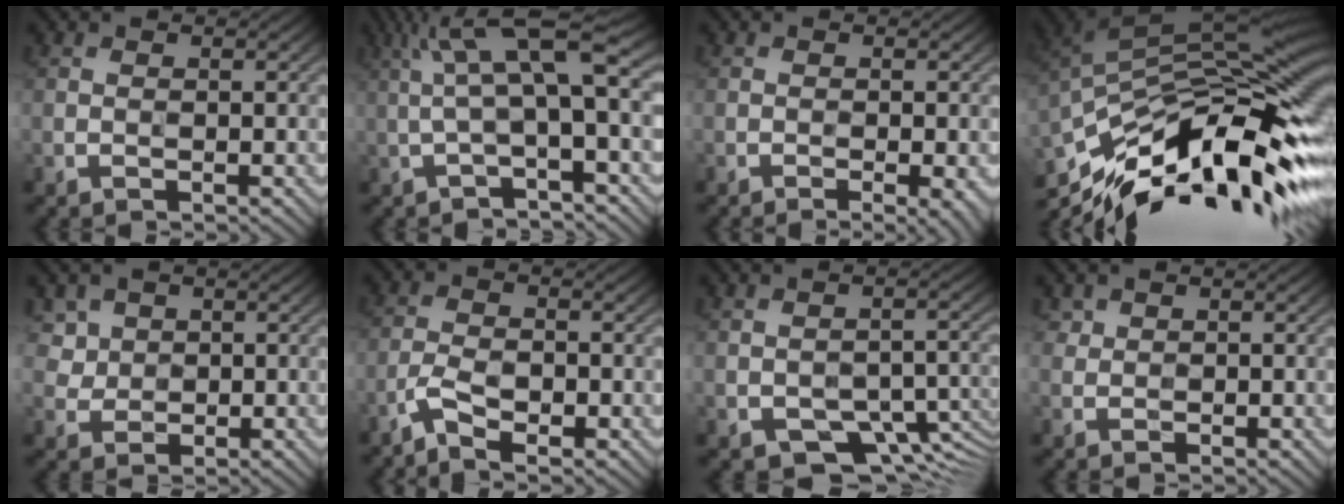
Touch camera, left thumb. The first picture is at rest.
{"total": 9.0, "force": [1.3, 1.8, 8.7], "torque": [-0.161, 0.027, 0.019]}
{"total": 2.3, "force": [-1.1, 0.4, 1.9], "torque": [-0.028, 0.004, -0.011]}
{"total": 16.6, "force": [-7.6, 5.6, 13.6], "torque": [-0.245, 0.010, -0.149]}
{"total": 4.4, "force": [1.9, 3.7, 1.4], "torque": [-0.056, -0.003, 0.043]}
{"total": 4.3, "force": [-2.8, 1.4, 3.0], "torque": [-0.066, 0.003, -0.063]}
{"total": 8.3, "force": [-4.6, 4.5, 5.3], "torque": [-0.078, -0.015, -0.069]}
{"total": 1.4, "force": [0.8, 1.2, 0.2], "torque": [-0.002, 0.000, 0.011]}